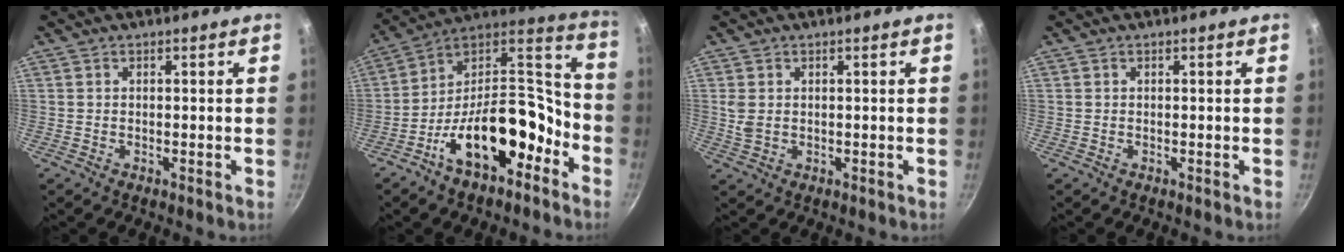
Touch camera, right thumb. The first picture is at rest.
{"total": 21.8, "force": [-10.0, 11.5, 15.6], "torque": [-0.202, 0.096, -0.175]}
{"total": 2.8, "force": [0.5, 1.9, 1.9], "torque": [-0.037, -0.001, 0.014]}
{"total": 0.0}